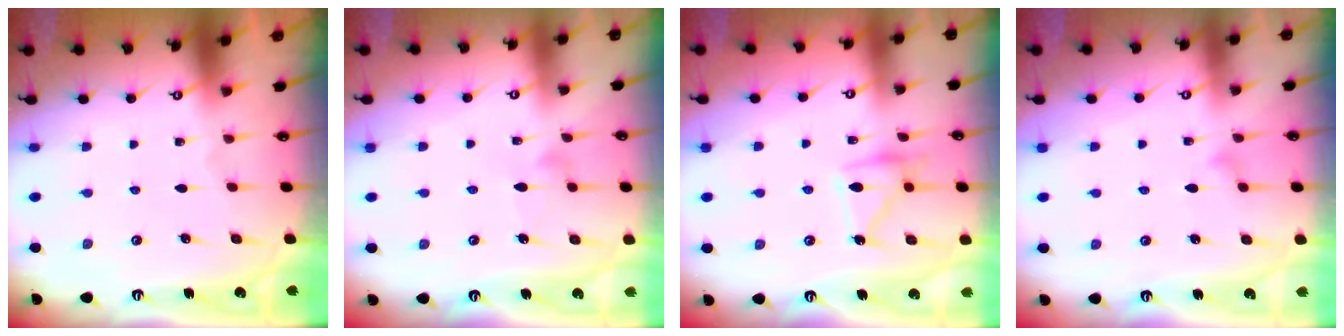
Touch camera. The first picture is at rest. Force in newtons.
{"total": 5.6, "press": 5.6, "slide": 0.2}
{"total": 13.8, "press": 13.8, "slide": 0.8}
{"total": 7.5, "press": 7.5, "slide": 0.4}